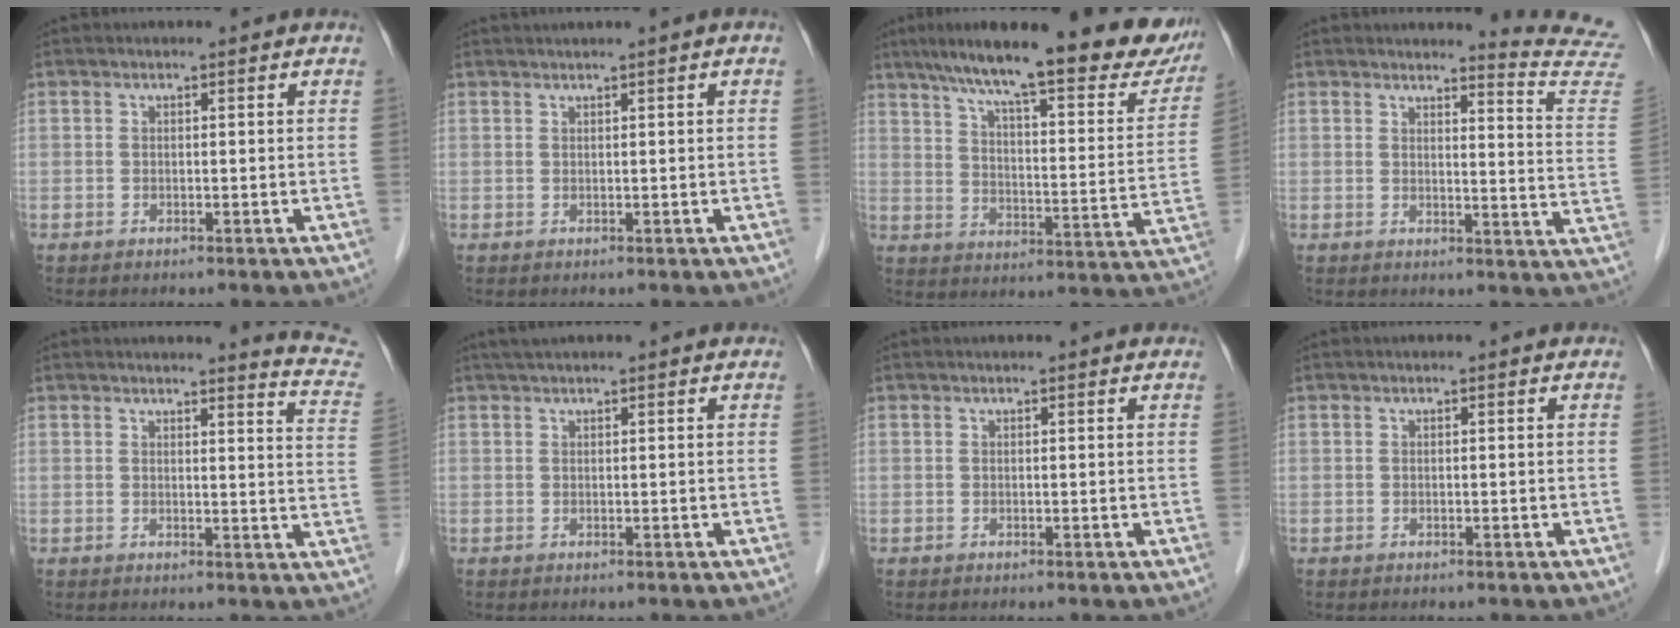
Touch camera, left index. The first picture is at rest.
{"total": 1.1, "force": [0.5, -0.4, 0.9], "torque": [-0.020, 0.003, 0.015]}
{"total": 25.4, "force": [20.2, 4.6, 14.6], "torque": [-0.215, -0.012, 0.266]}
{"total": 10.4, "force": [10.3, -1.6, 0.0], "torque": [-0.003, -0.125, 0.093]}
{"total": 7.8, "force": [7.7, -0.5, 0.8], "torque": [-0.007, -0.079, 0.058]}
{"total": 1.9, "force": [1.6, -0.1, 1.0], "torque": [-0.011, 0.018, 0.029]}
{"total": 0.6, "force": [0.5, 0.0, 0.1], "torque": [-0.008, 0.001, 0.003]}
{"total": 0.0}